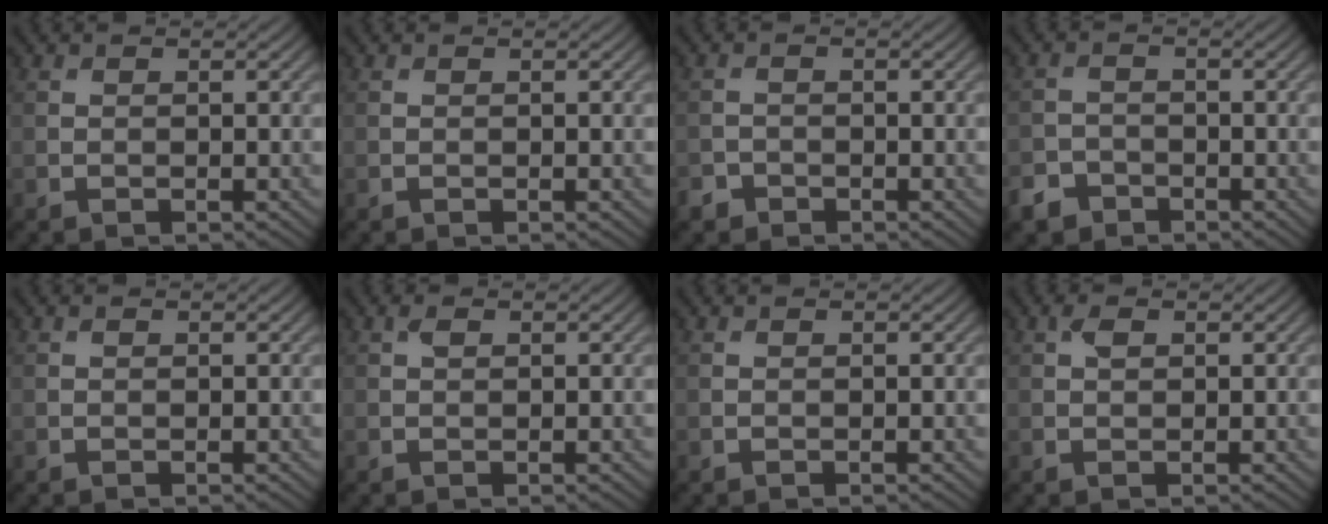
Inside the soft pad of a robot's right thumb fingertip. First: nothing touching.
{"total": 0.0}
{"total": 1.5, "force": [-1.2, 0.9, 0.1], "torque": [-0.001, 0.000, -0.027]}
{"total": 2.9, "force": [-2.2, 1.8, 0.7], "torque": [-0.014, -0.003, -0.050]}
{"total": 0.0}
{"total": 0.8, "force": [0.3, 0.4, 0.6], "torque": [-0.012, 0.001, 0.007]}
{"total": 0.0}
{"total": 1.2, "force": [0.5, 0.7, 0.9], "torque": [-0.019, 0.002, 0.009]}